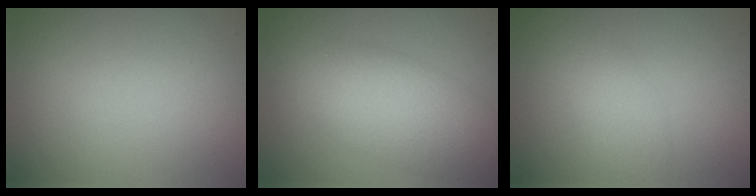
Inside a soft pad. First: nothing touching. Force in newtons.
{"total": 6.5, "press": 6.5, "slide": 0.4}
{"total": 2.1, "press": 2.1, "slide": 0.1}